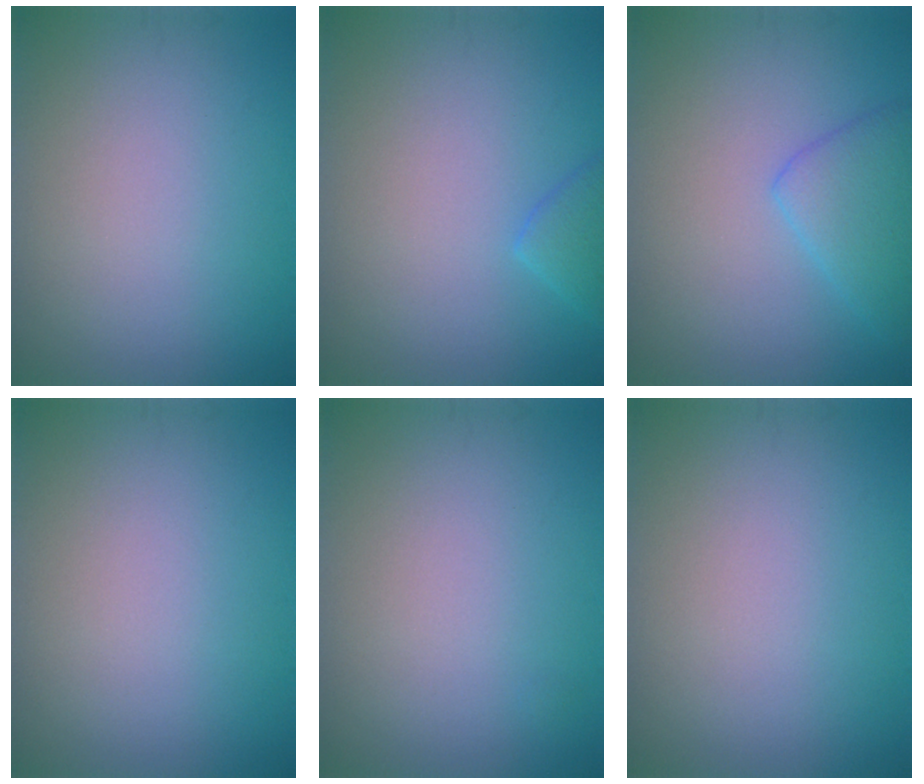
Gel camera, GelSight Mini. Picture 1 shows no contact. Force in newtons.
{"total": 1.8, "press": 1.8, "slide": 0.1}
{"total": 3.3, "press": 3.3, "slide": 0.1}
{"total": 0.0}
{"total": 0.0}
{"total": 0.0}